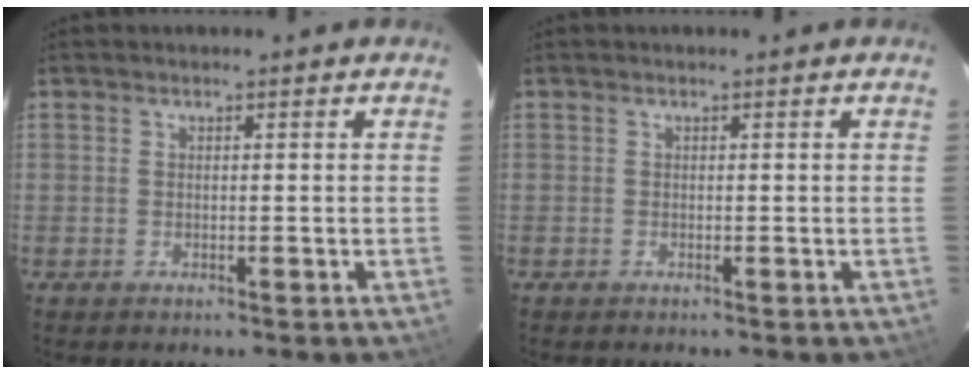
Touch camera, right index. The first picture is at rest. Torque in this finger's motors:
{"motor_torque": [0.00, 0.14, 0.00, 0.00]}